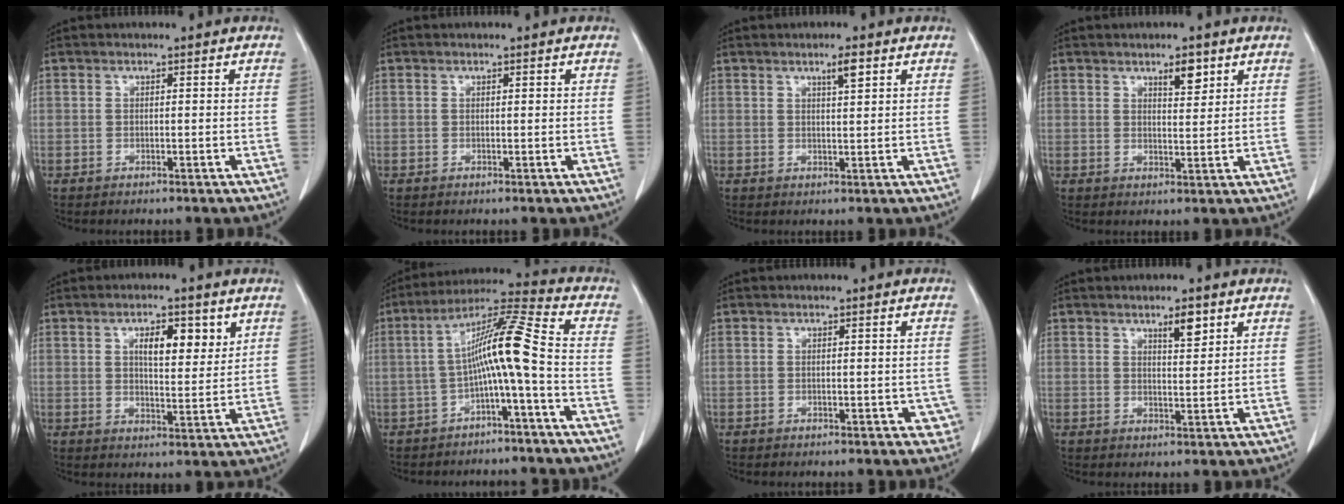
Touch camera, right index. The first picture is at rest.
{"total": 0.0}
{"total": 2.5, "force": [1.5, 0.3, 2.0], "torque": [-0.037, -0.001, 0.025]}
{"total": 3.5, "force": [2.2, 1.1, 2.5], "torque": [-0.039, -0.003, 0.036]}
{"total": 6.7, "force": [3.0, 2.4, 5.5], "torque": [-0.087, 0.001, 0.048]}
{"total": 9.9, "force": [-1.9, -0.7, 9.6], "torque": [-0.165, 0.028, -0.039]}
{"total": 2.9, "force": [-1.0, 1.8, 2.0], "torque": [-0.005, 0.005, -0.009]}
{"total": 3.5, "force": [2.2, 0.8, 2.6], "torque": [-0.042, -0.003, 0.037]}